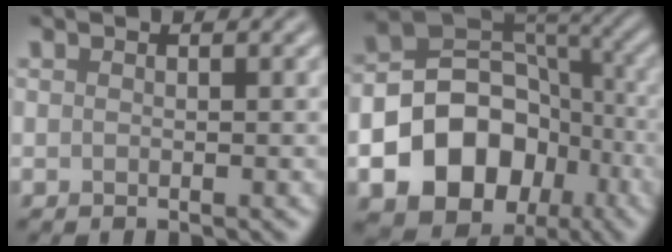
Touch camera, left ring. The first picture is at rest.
{"total": 16.5, "force": [-6.8, 13.3, 7.1], "torque": [-0.101, -0.025, -0.120]}